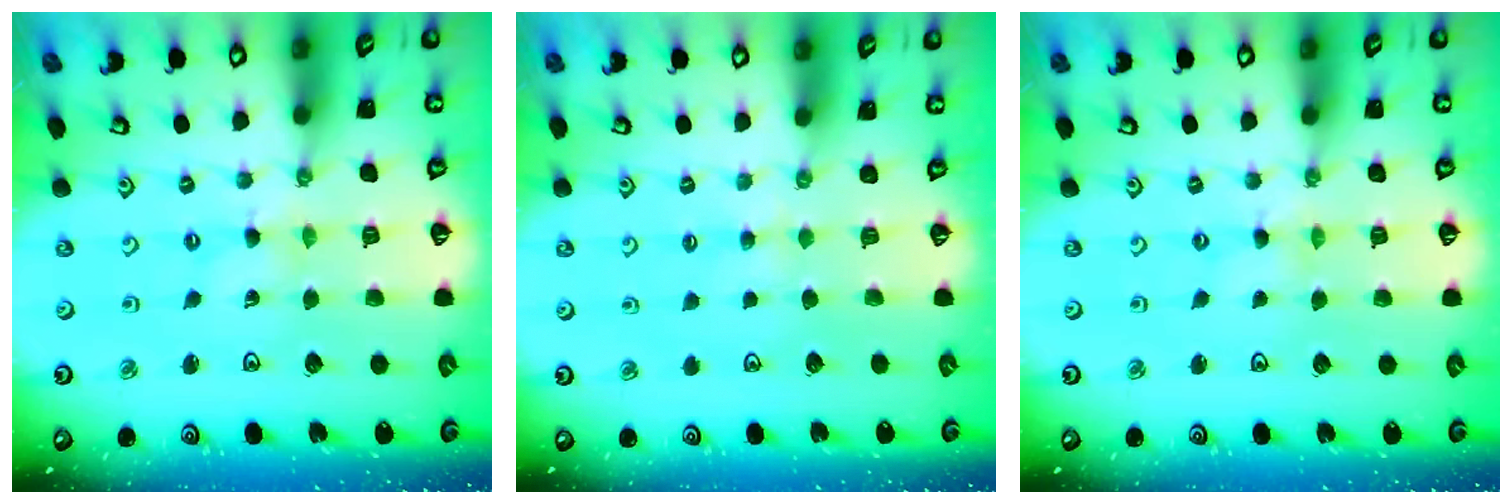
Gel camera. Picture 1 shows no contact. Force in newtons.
{"total": 2.7, "press": 2.7, "slide": 0.6}
{"total": 0.0}